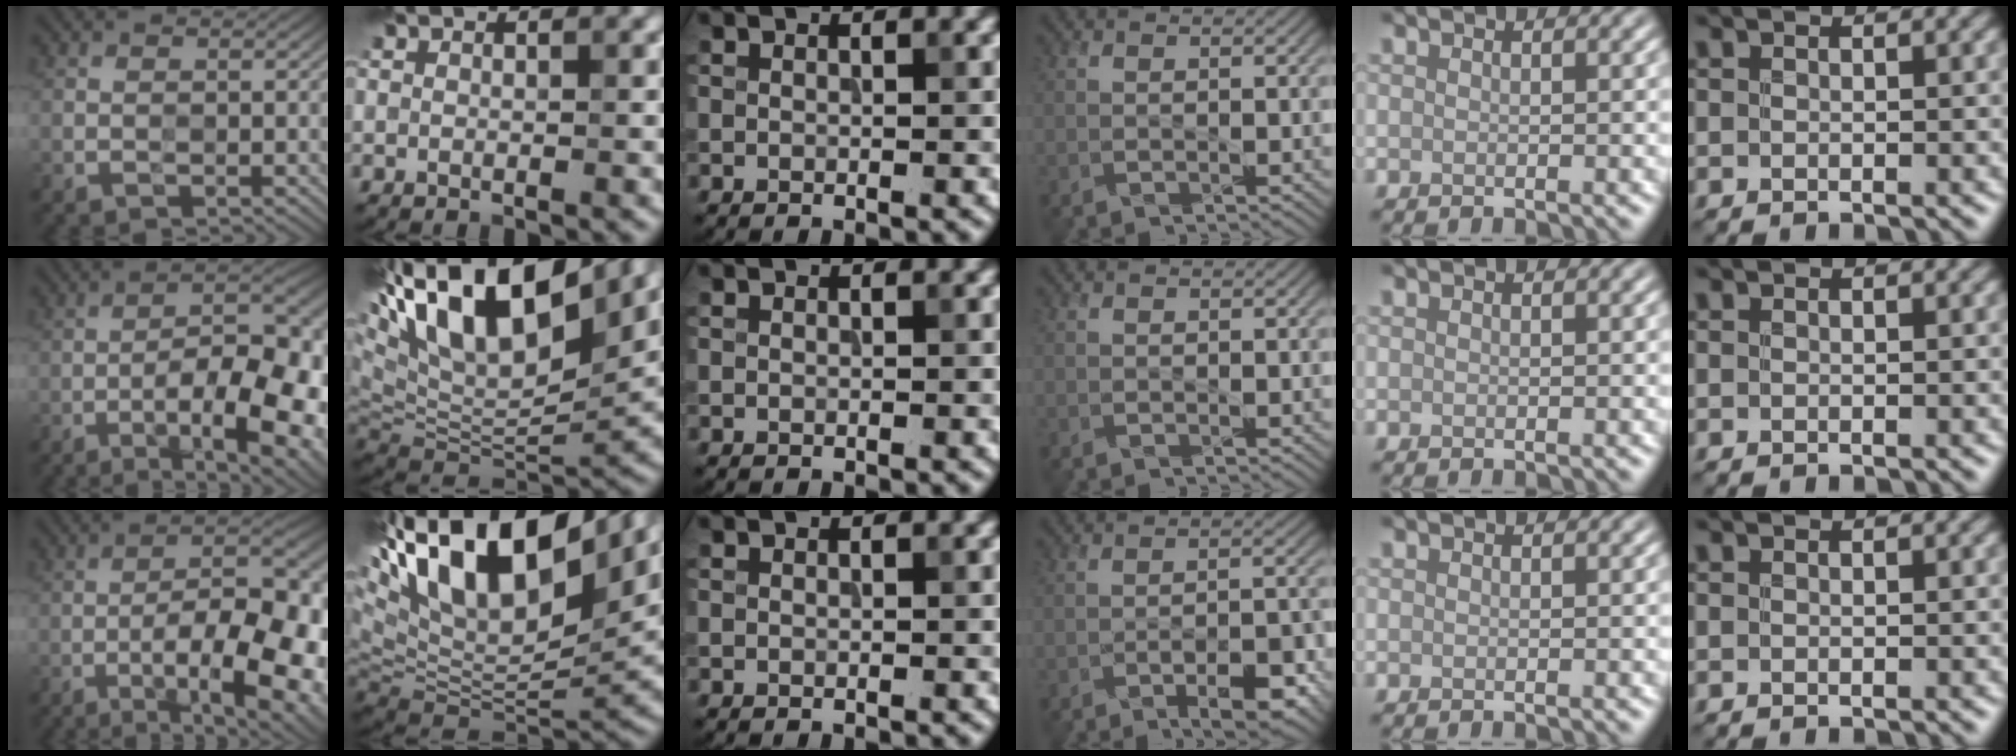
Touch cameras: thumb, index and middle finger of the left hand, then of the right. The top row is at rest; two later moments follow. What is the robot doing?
{"motion": "wipe", "object": "bowl"}